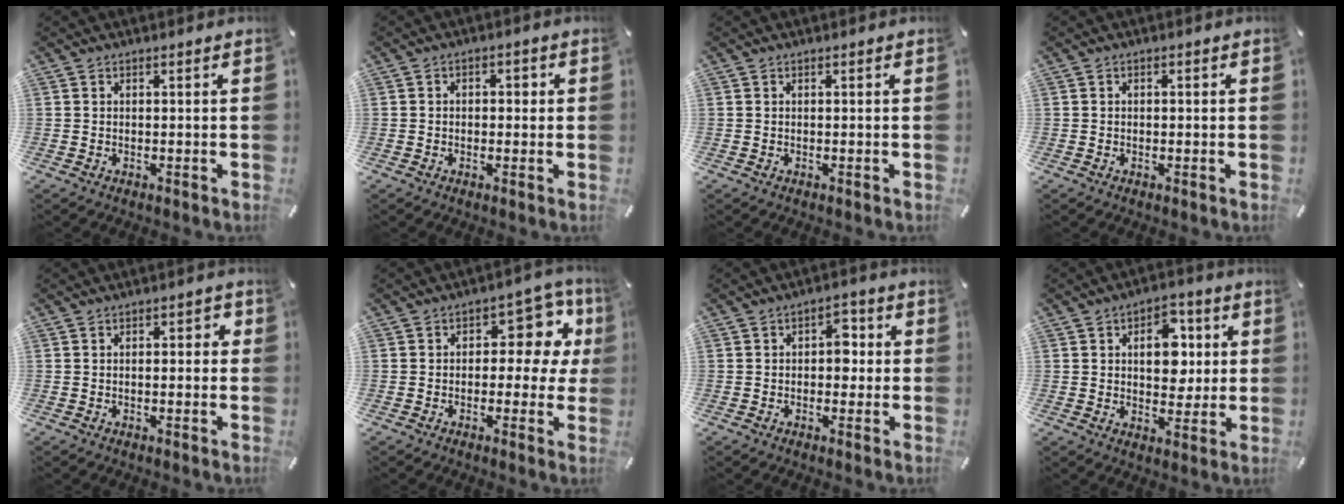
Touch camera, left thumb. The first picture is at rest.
{"total": 2.2, "force": [-0.8, 1.7, 1.3], "torque": [-0.023, 0.011, -0.018]}
{"total": 0.0}
{"total": 0.7, "force": [-0.2, 0.6, 0.4], "torque": [-0.007, 0.004, -0.004]}
{"total": 2.3, "force": [-0.7, 1.2, 1.9], "torque": [-0.035, 0.010, -0.015]}
{"total": 11.2, "force": [3.1, 6.8, 8.4], "torque": [-0.099, -0.026, 0.051]}
{"total": 5.1, "force": [-0.2, 3.5, 3.6], "torque": [-0.038, 0.002, -0.015]}
{"total": 10.2, "force": [1.9, 7.2, 7.0], "torque": [-0.081, -0.004, 0.025]}